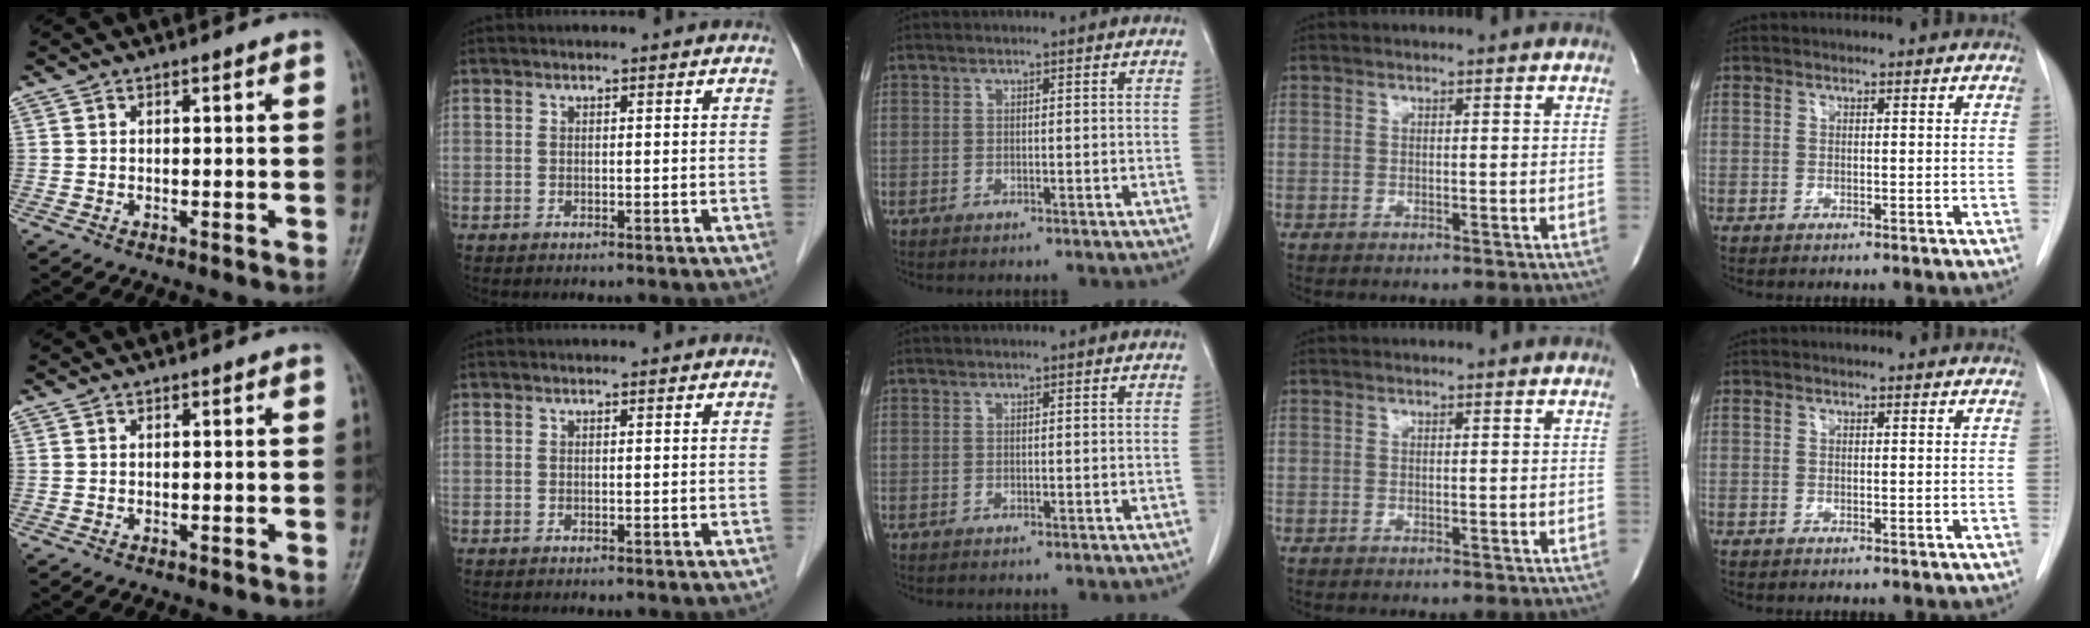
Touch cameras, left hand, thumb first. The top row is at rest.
{}